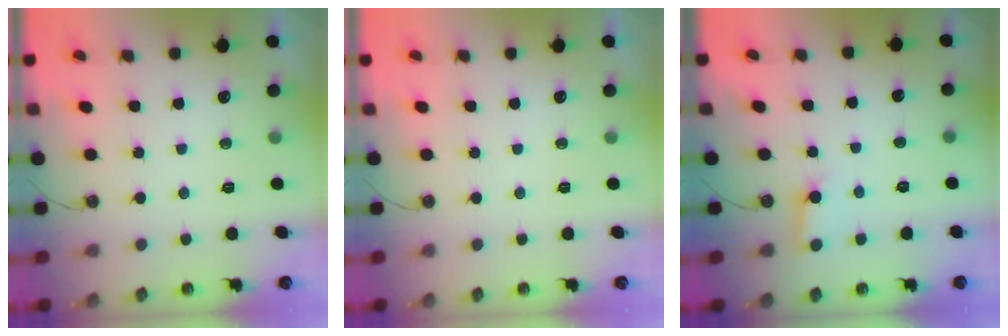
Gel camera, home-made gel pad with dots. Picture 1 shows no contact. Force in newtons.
{"total": 0.0}
{"total": 2.9, "press": 2.9, "slide": 0.2}